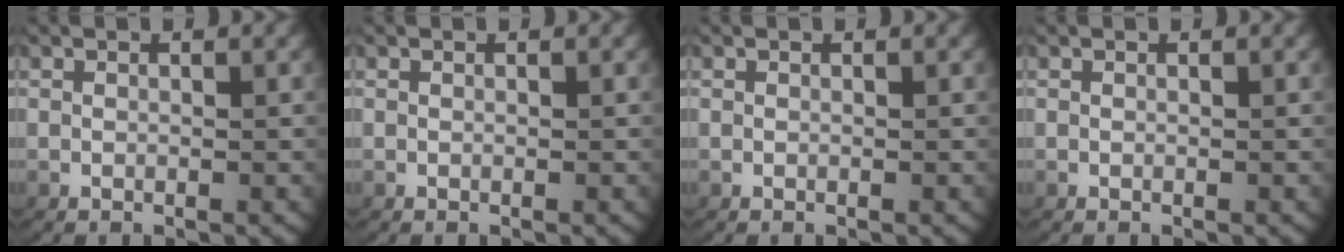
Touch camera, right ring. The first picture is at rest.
{"total": 0.0}
{"total": 0.0}
{"total": 0.0}